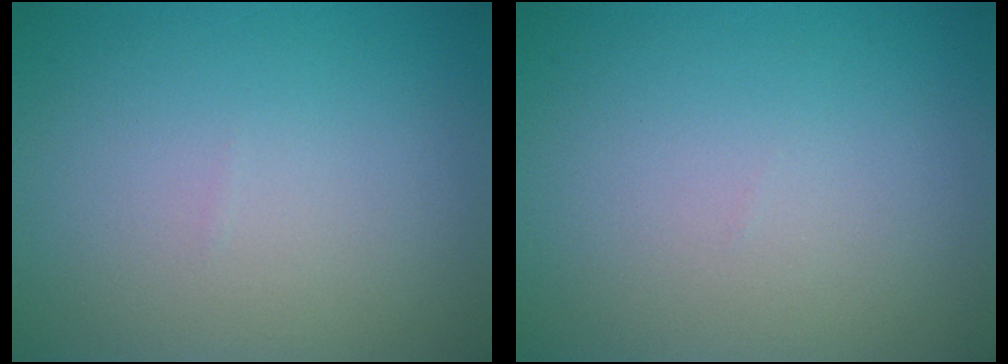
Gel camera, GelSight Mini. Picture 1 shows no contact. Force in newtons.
{"total": 0.0}